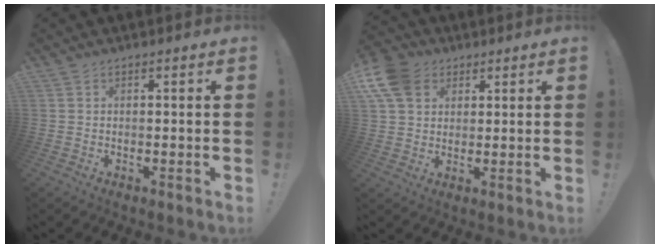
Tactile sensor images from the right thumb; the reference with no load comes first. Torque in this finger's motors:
{"motor_torque": [-0.28, 0.62, 0.20, 0.06, 0.24]}